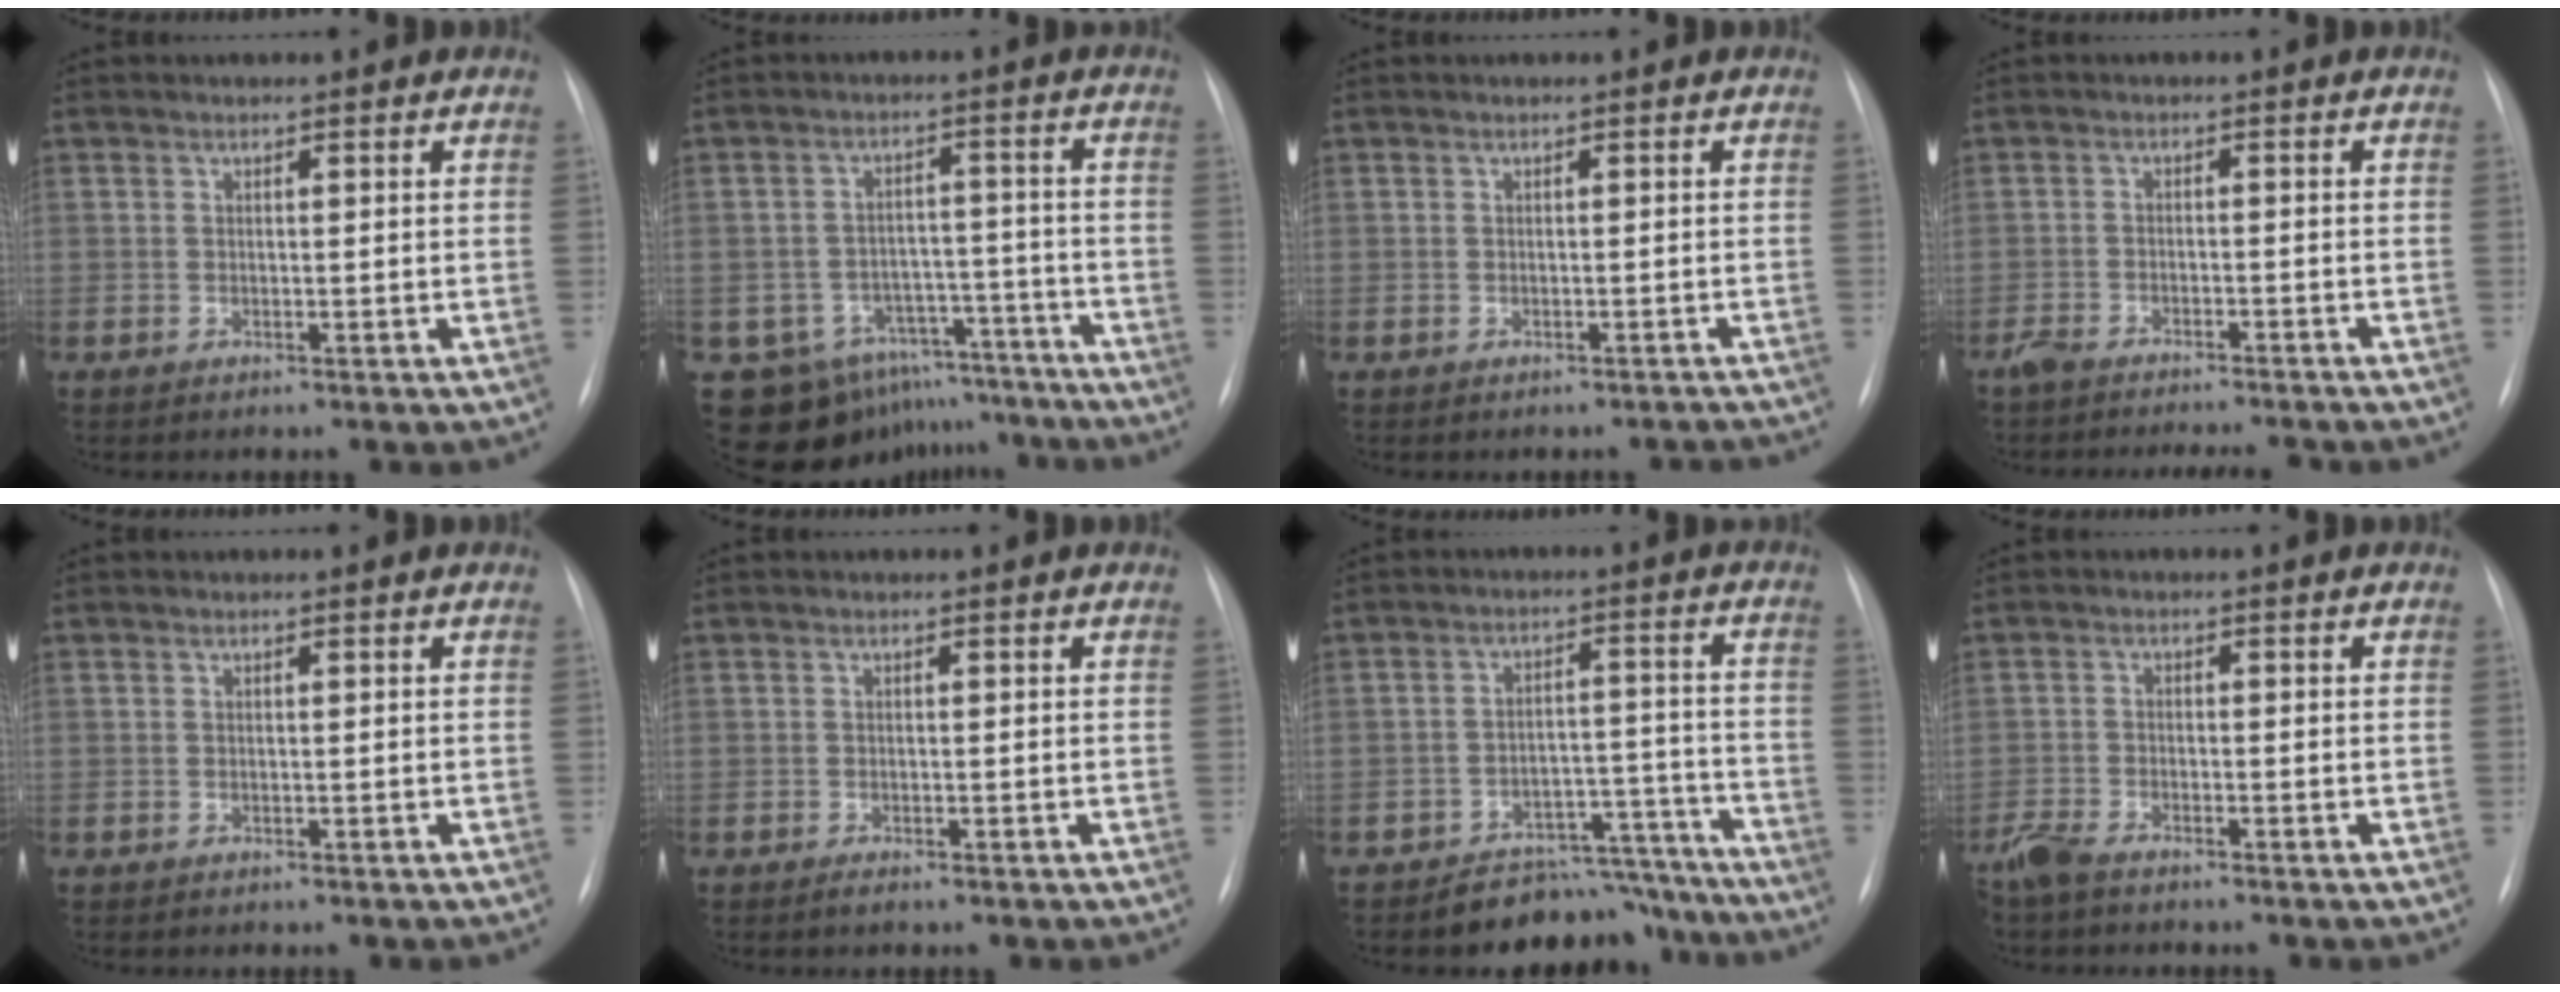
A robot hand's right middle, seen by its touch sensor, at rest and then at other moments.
{"total": 12.9, "force": [-9.9, 8.0, 1.9], "torque": [-0.025, 0.043, -0.127]}
{"total": 2.2, "force": [-2.1, 0.7, 0.3], "torque": [0.001, 0.000, -0.023]}
{"total": 9.2, "force": [-8.3, 1.6, 3.5], "torque": [-0.044, -0.002, -0.118]}
{"total": 0.0}
{"total": 0.8, "force": [-0.6, 0.1, 0.5], "torque": [-0.010, -0.002, -0.007]}
{"total": 9.4, "force": [-8.7, 3.7, -0.5], "torque": [0.041, 0.058, -0.121]}
{"total": 3.3, "force": [-2.9, 0.6, 1.4], "torque": [-0.031, -0.008, -0.059]}